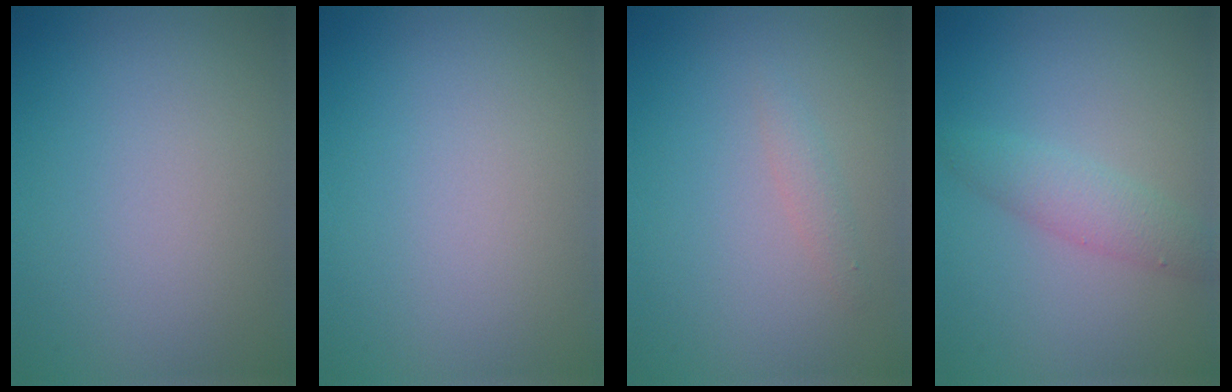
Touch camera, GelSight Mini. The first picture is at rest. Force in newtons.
{"total": 0.0}
{"total": 1.1, "press": 1.1, "slide": 0.0}
{"total": 2.4, "press": 2.4, "slide": 0.1}